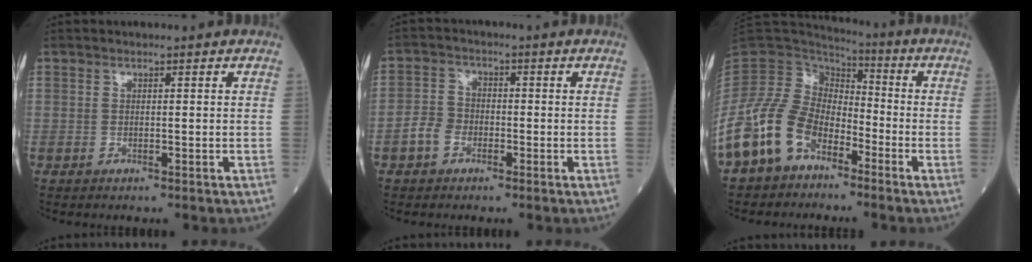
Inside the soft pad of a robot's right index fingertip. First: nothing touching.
{"total": 3.8, "force": [-1.8, 2.8, 1.7], "torque": [-0.035, 0.010, -0.038]}
{"total": 14.3, "force": [-8.6, 8.8, 7.3], "torque": [-0.176, 0.019, -0.174]}